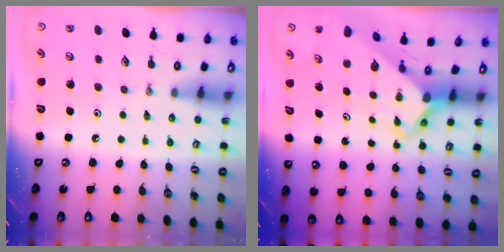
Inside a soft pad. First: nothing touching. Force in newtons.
{"total": 2.9, "press": 2.9, "slide": 0.3}